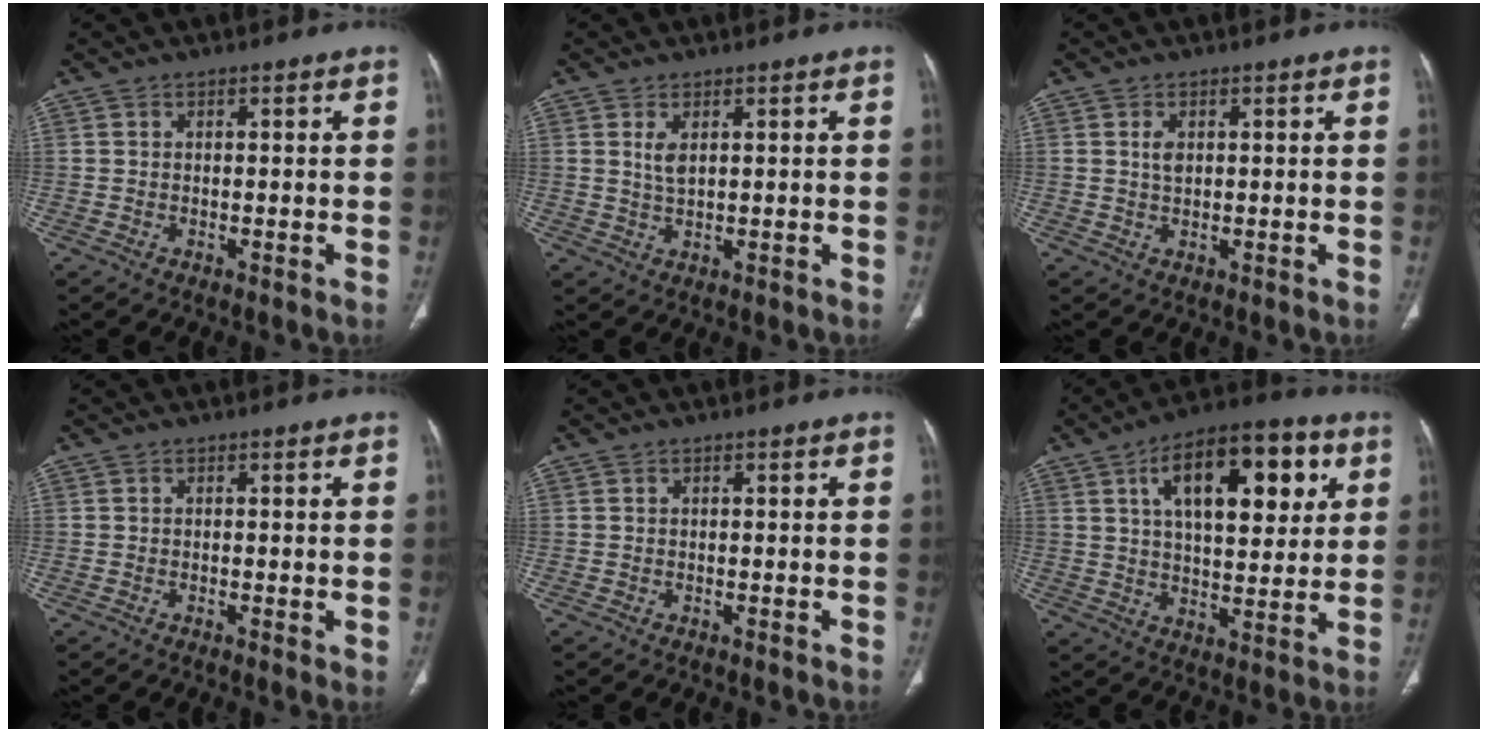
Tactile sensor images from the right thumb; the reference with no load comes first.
{"total": 2.6, "force": [1.0, 1.0, 2.1], "torque": [-0.044, -0.008, 0.027]}
{"total": 2.1, "force": [0.7, 1.2, 1.6], "torque": [-0.030, -0.002, 0.015]}
{"total": 0.9, "force": [-0.1, 0.2, 0.9], "torque": [-0.017, -0.004, -0.002]}
{"total": 0.0}
{"total": 19.8, "force": [7.2, 9.3, 15.9], "torque": [-0.207, -0.006, 0.109]}